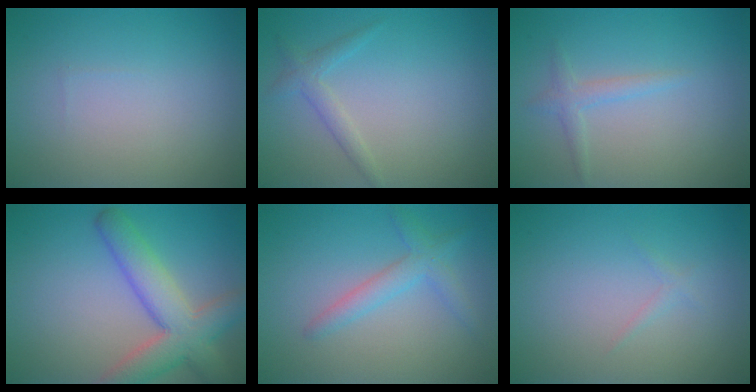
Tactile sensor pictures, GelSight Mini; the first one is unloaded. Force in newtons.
{"total": 1.6, "press": 1.6, "slide": 0.1}
{"total": 1.5, "press": 1.5, "slide": 0.1}
{"total": 6.6, "press": 6.5, "slide": 0.4}
{"total": 2.4, "press": 2.4, "slide": 0.2}
{"total": 0.7, "press": 0.7, "slide": 0.0}